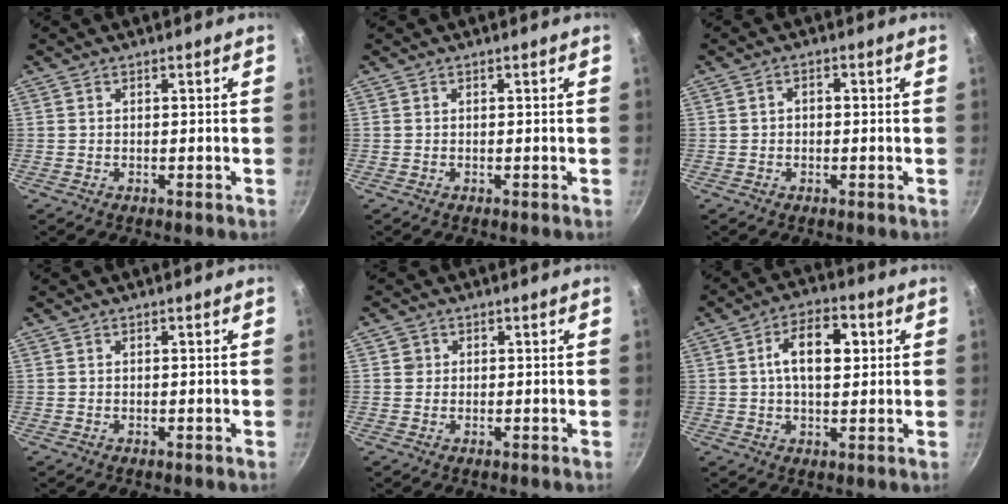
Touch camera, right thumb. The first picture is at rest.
{"total": 0.0}
{"total": 1.8, "force": [-0.2, 1.4, 1.1], "torque": [-0.017, 0.007, -0.007]}
{"total": 0.0}
{"total": 1.8, "force": [0.4, 1.7, 0.3], "torque": [0.003, 0.004, 0.003]}
{"total": 10.0, "force": [2.0, 5.5, 8.0], "torque": [-0.112, 0.008, 0.024]}